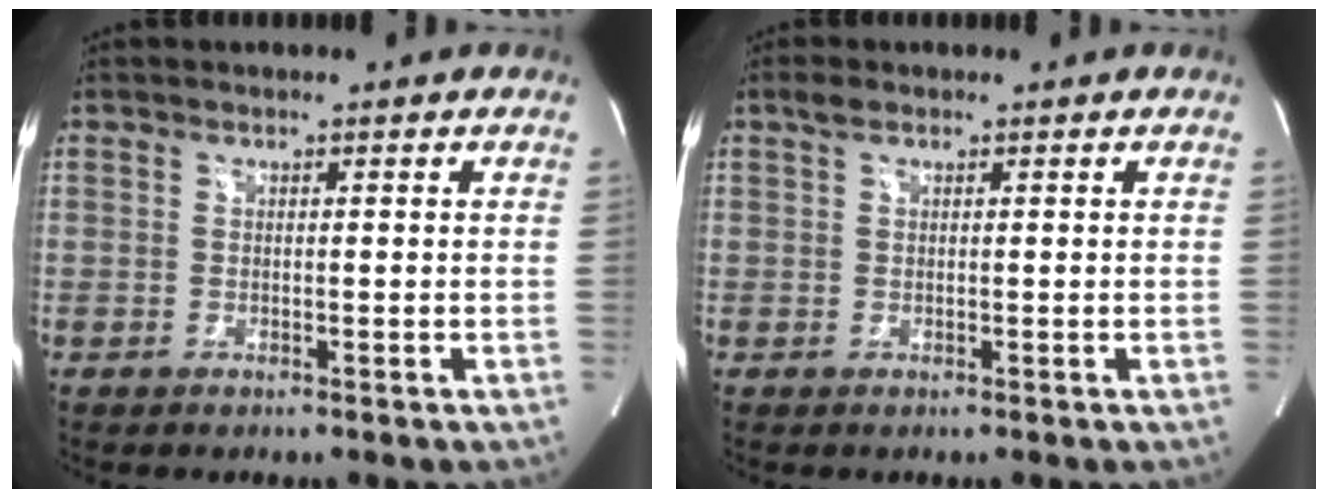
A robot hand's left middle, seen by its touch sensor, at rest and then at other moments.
{"total": 1.3, "force": [0.9, 0.6, 0.8], "torque": [-0.020, 0.013, 0.017]}